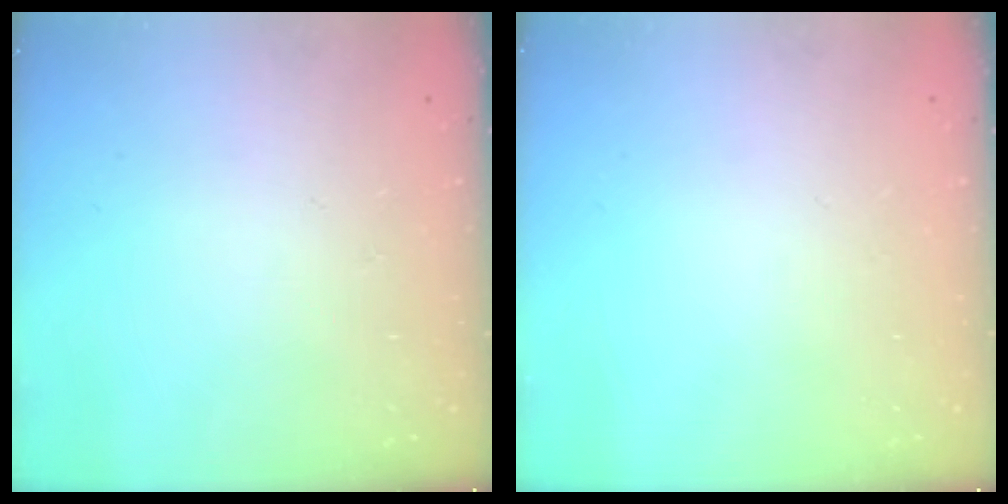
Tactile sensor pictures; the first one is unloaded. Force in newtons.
{"total": 0.0}